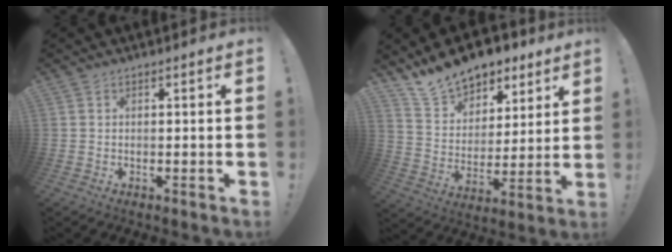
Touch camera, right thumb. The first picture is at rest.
{"total": 15.0, "force": [12.3, 7.7, 3.8], "torque": [-0.079, -0.089, 0.228]}